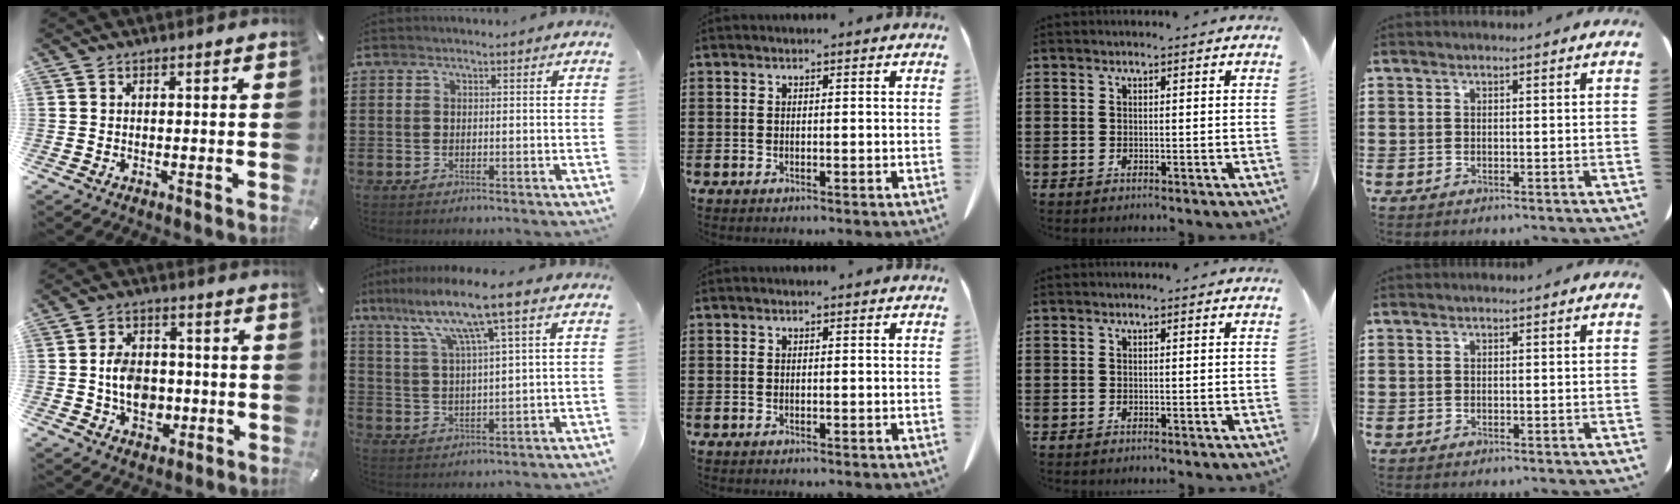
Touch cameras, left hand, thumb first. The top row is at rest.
{"thumb": {"total": 9.6, "force": [-1.4, 7.6, 5.7], "torque": [-0.113, 0.011, -0.023]}, "index": {"total": 9.3, "force": [5.4, 0.5, 7.6], "torque": [-0.162, -0.013, 0.088]}}